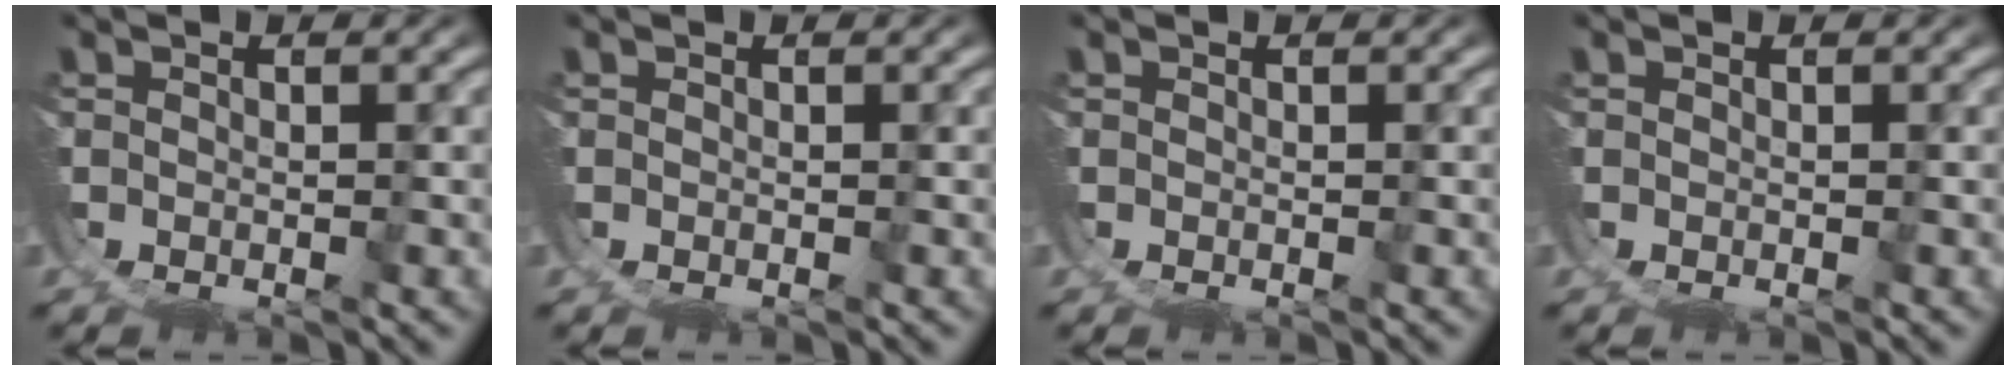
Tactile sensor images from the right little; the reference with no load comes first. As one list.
[{"total": 0.0}, {"total": 0.0}, {"total": 0.0}]